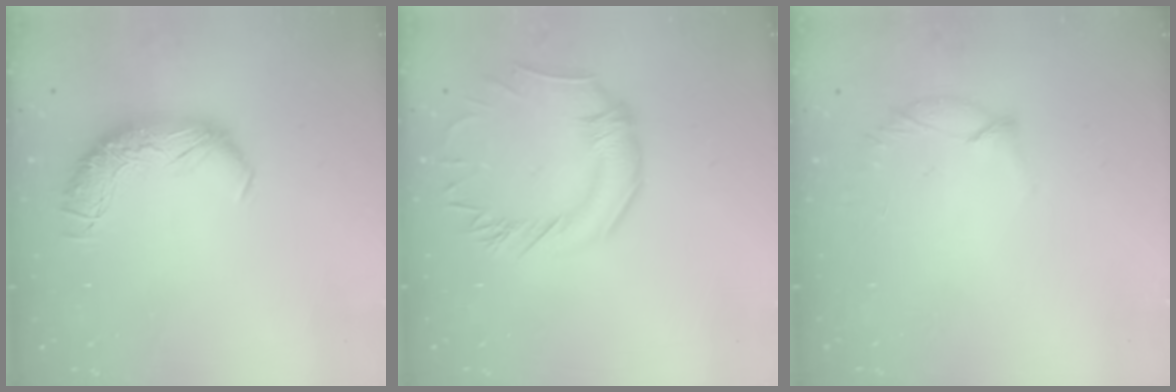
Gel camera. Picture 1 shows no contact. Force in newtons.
{"total": 1.0, "press": 0.5, "slide": 0.8}
{"total": 5.9, "press": 5.8, "slide": 0.9}